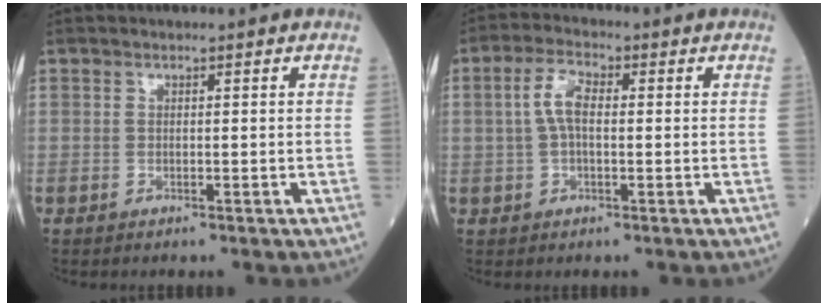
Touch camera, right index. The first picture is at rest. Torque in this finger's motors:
{"motor_torque": [0.34, -0.28, 0.12, 0.06]}